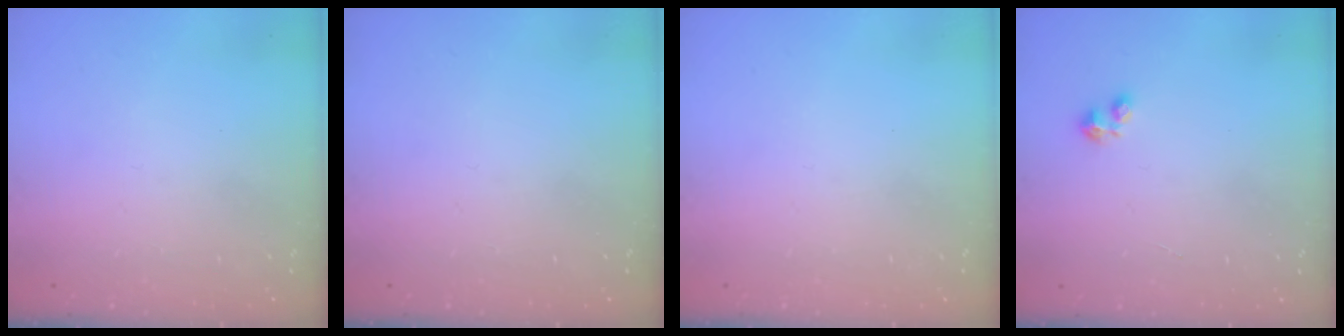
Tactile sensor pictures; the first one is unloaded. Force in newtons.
{"total": 0.0}
{"total": 0.0}
{"total": 1.5, "press": 1.5, "slide": 0.3}